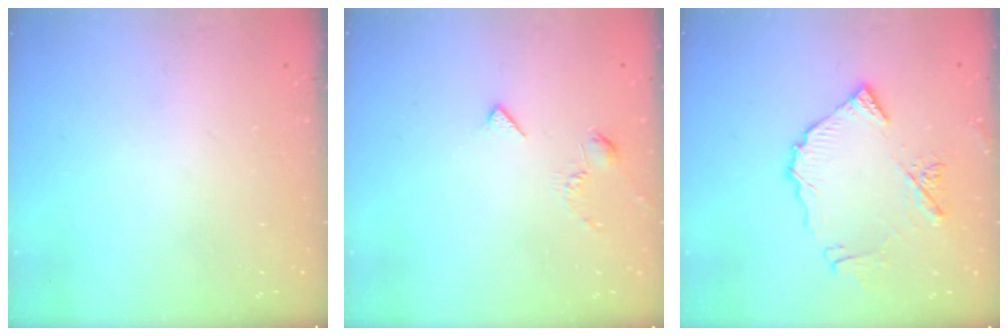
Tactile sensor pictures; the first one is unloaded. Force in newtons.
{"total": 3.0, "press": 2.9, "slide": 0.7}
{"total": 13.5, "press": 13.4, "slide": 1.6}